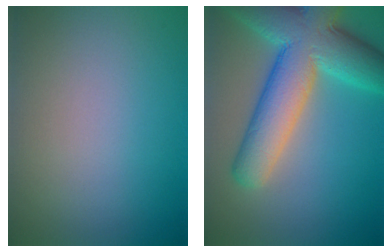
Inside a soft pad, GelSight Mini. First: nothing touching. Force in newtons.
{"total": 10.7, "press": 10.7, "slide": 0.6}